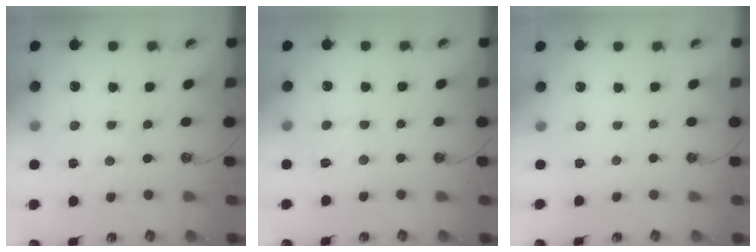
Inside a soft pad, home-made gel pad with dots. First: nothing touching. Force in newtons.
{"total": 4.2, "press": 4.2, "slide": 0.3}
{"total": 2.9, "press": 2.9, "slide": 0.3}